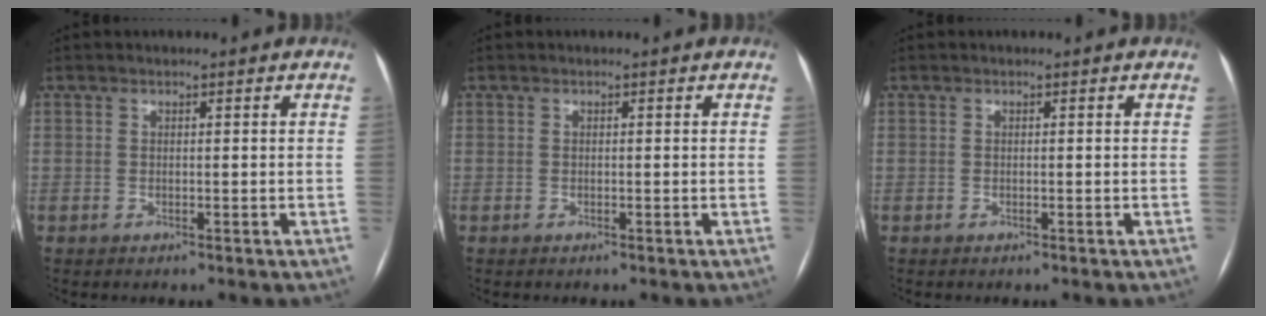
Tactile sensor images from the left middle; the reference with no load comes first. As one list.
[{"total": 0.0}, {"total": 0.0}]